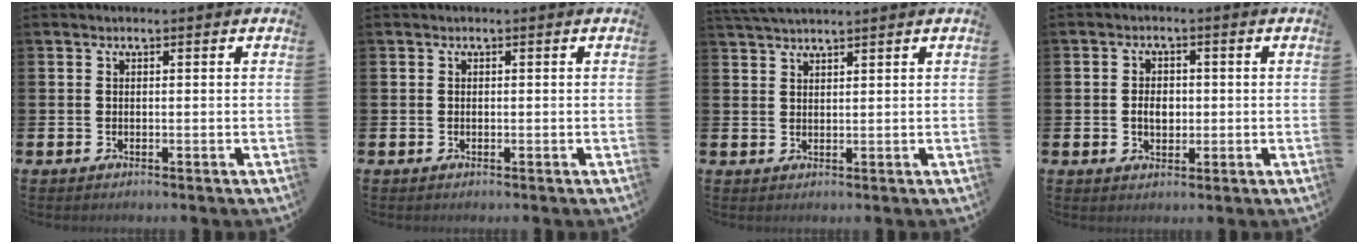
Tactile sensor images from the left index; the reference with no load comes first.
{"total": 0.0}
{"total": 2.5, "force": [2.4, 0.0, 0.6], "torque": [-0.023, -0.002, 0.047]}
{"total": 3.2, "force": [-0.2, 2.3, 2.3], "torque": [-0.029, 0.001, -0.010]}